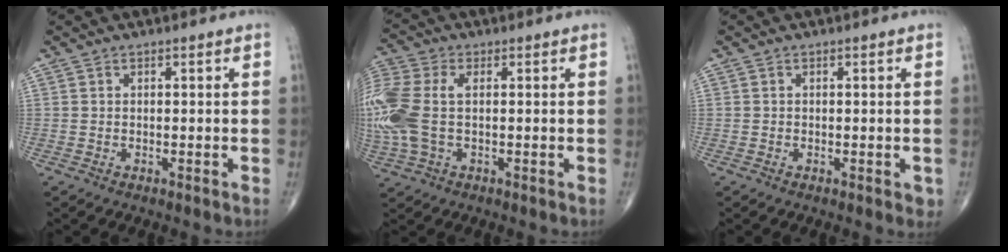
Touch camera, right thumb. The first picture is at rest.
{"total": 14.0, "force": [0.4, 8.3, 11.3], "torque": [-0.313, 0.013, 0.011]}
{"total": 1.2, "force": [-0.4, 0.7, 0.9], "torque": [-0.002, 0.000, -0.007]}